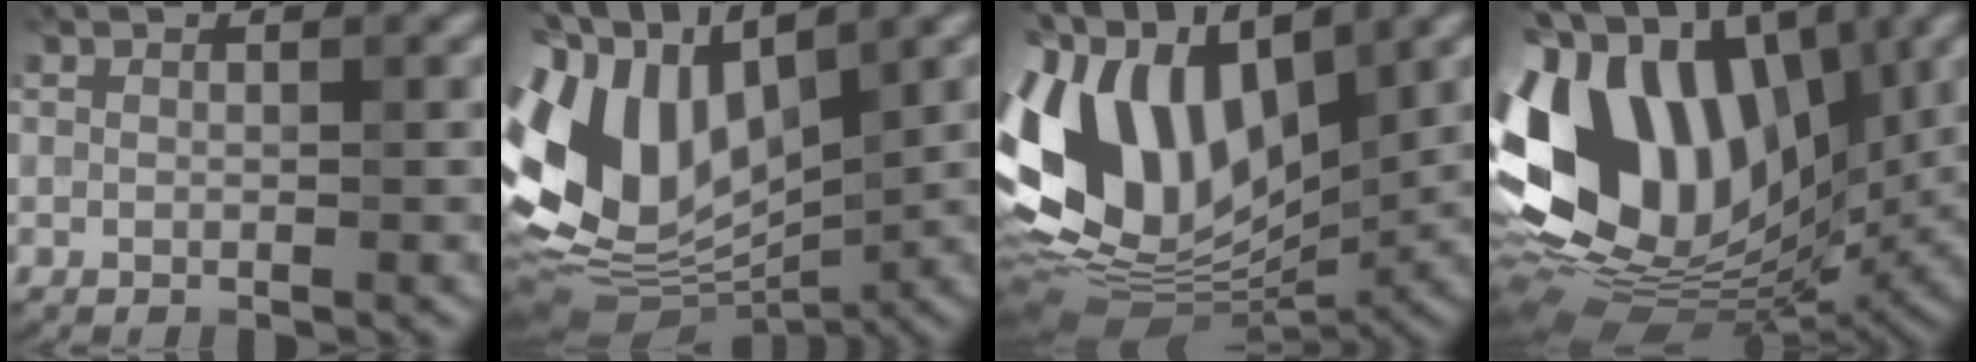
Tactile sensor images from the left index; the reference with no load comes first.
{"total": 14.4, "force": [0.6, 8.9, 11.2], "torque": [-0.257, 0.008, 0.005]}
{"total": 15.6, "force": [1.9, 9.5, 12.2], "torque": [-0.259, 0.023, 0.023]}
{"total": 17.3, "force": [2.3, 11.9, 12.3], "torque": [-0.263, 0.025, 0.035]}